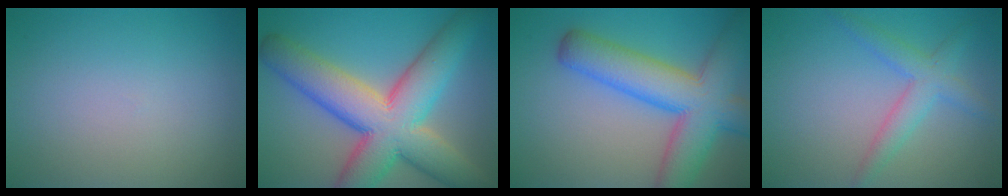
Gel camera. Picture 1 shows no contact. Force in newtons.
{"total": 12.6, "press": 12.6, "slide": 0.7}
{"total": 9.9, "press": 9.9, "slide": 0.4}
{"total": 3.2, "press": 3.1, "slide": 0.2}